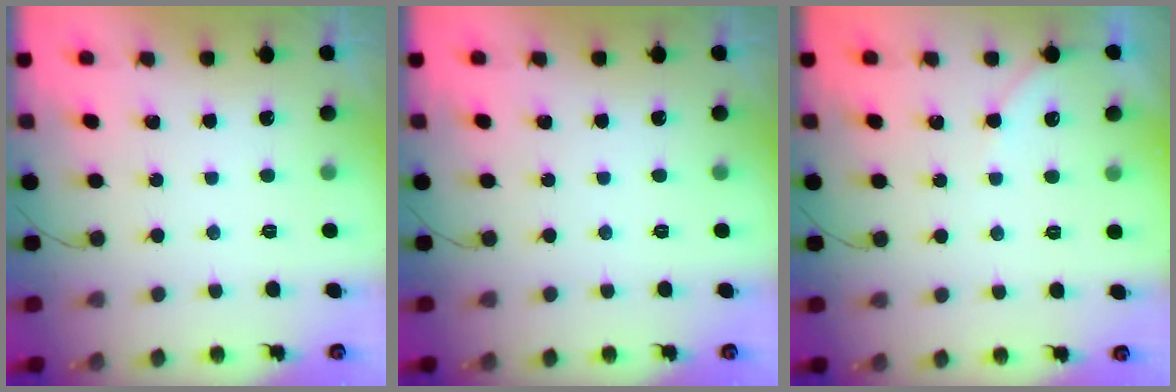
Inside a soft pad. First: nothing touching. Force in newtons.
{"total": 0.0}
{"total": 3.8, "press": 3.7, "slide": 0.6}